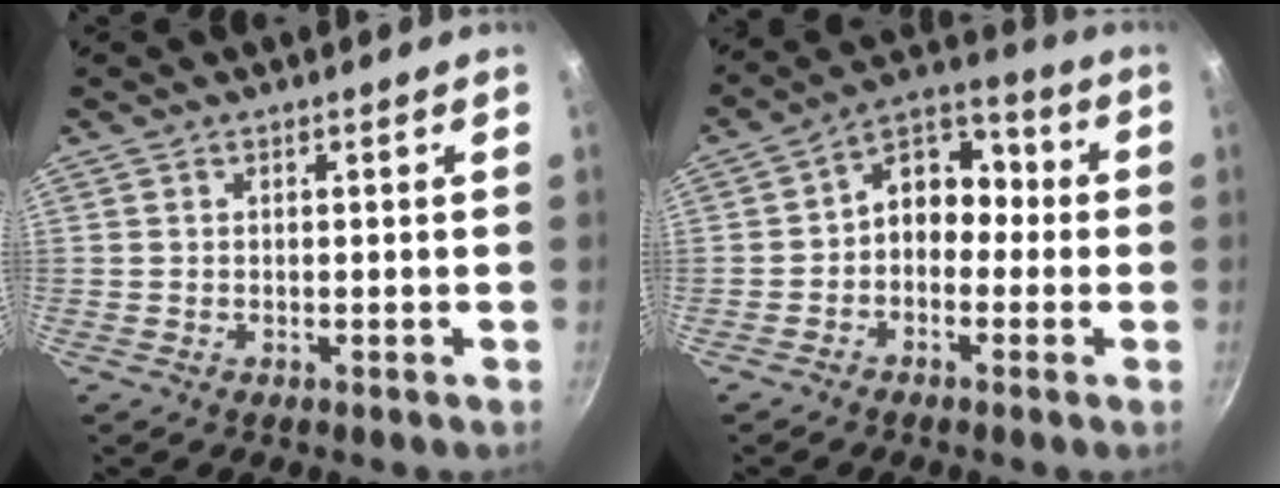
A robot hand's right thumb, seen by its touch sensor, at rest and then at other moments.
{"total": 10.2, "force": [-0.6, 7.4, 7.1], "torque": [-0.067, 0.046, -0.030]}